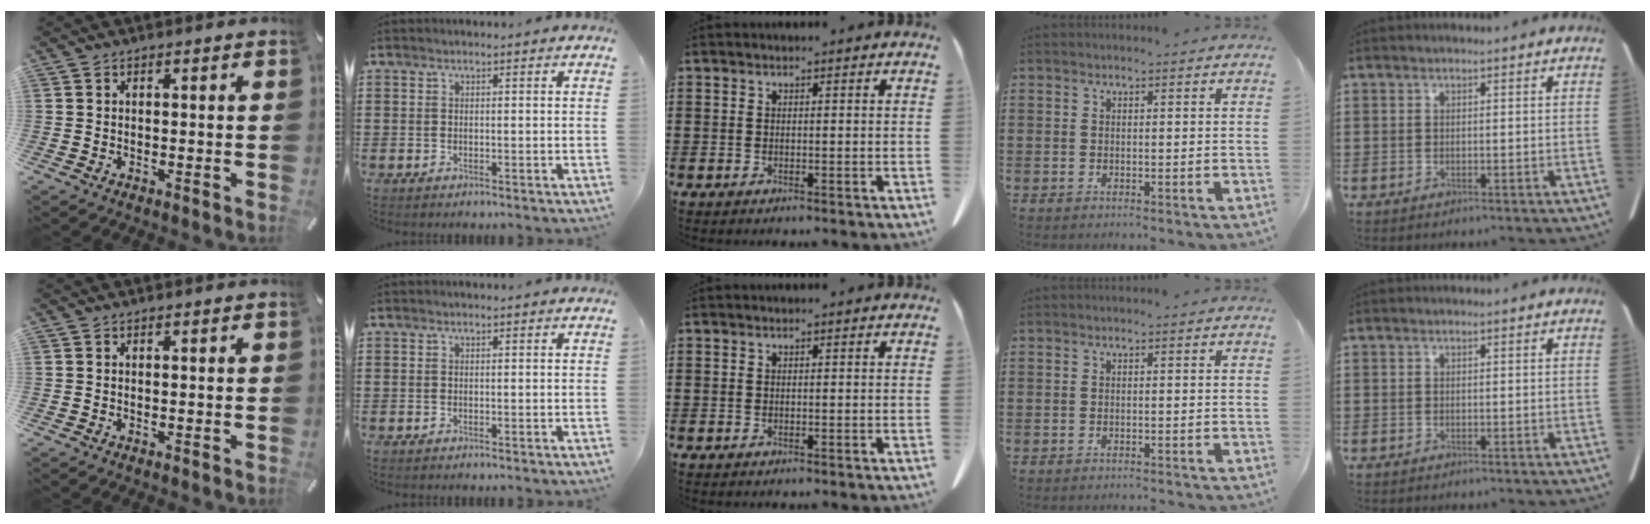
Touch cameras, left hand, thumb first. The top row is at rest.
{"ring": {"total": 0.7, "force": [-0.7, 0.0, 0.1], "torque": [-0.005, -0.003, -0.013]}}